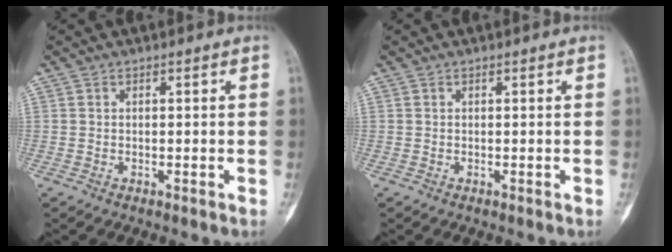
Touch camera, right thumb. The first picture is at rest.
{"total": 0.0}